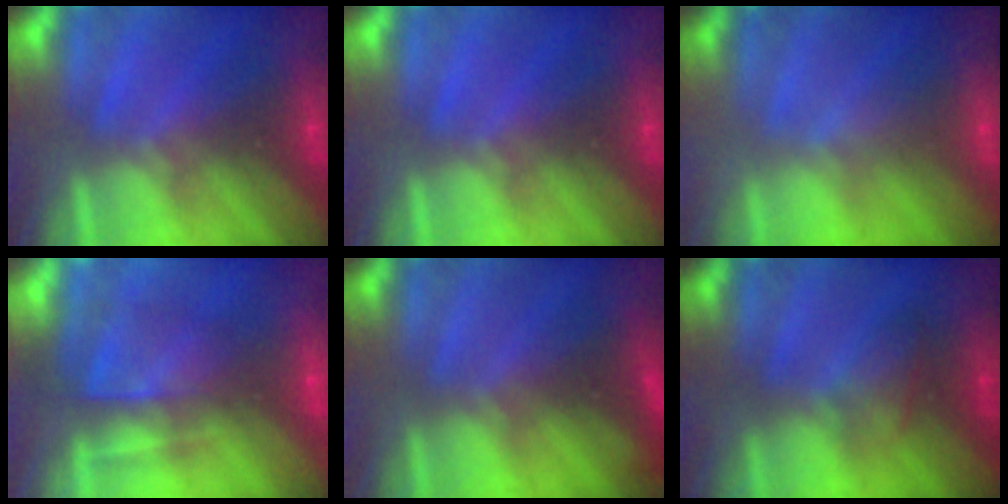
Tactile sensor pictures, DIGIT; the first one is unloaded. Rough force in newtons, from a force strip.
{"total": 0.0}
{"total": 2.1}
{"total": 6.7}
{"total": 1.8}
{"total": 2.2}